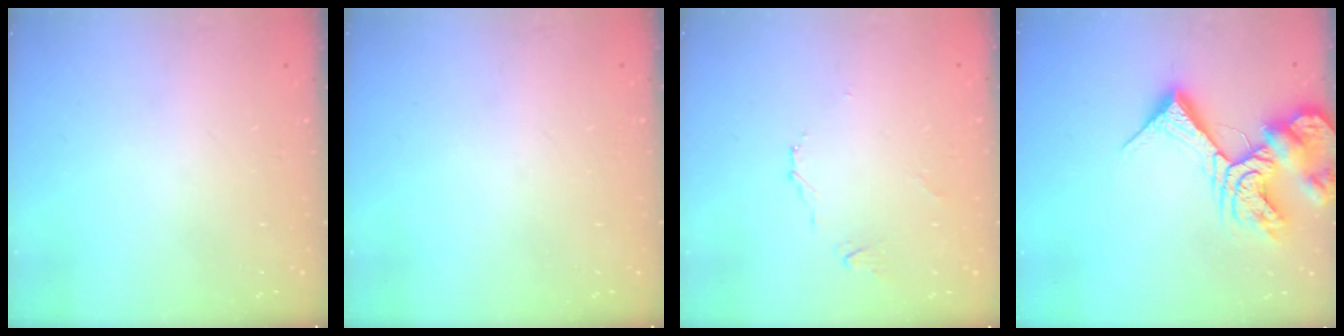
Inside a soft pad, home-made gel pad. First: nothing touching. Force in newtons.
{"total": 0.0}
{"total": 2.7, "press": 2.6, "slide": 0.5}
{"total": 15.0, "press": 14.9, "slide": 1.8}